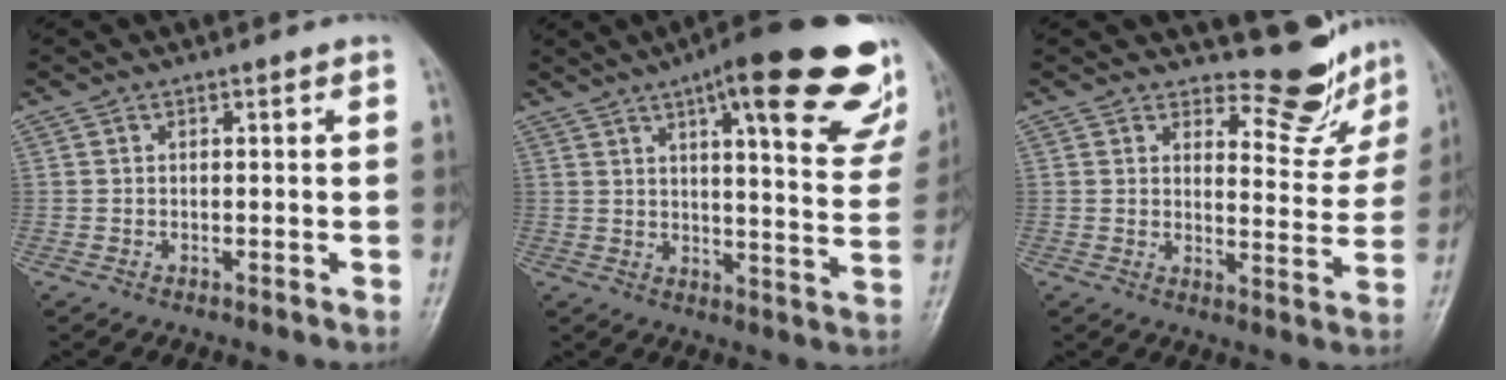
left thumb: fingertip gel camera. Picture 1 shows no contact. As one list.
[{"total": 24.6, "force": [14.8, 5.7, 18.9], "torque": [-0.222, -0.042, 0.186]}, {"total": 8.4, "force": [8.0, 2.7, 0.9], "torque": [0.016, -0.083, 0.101]}]